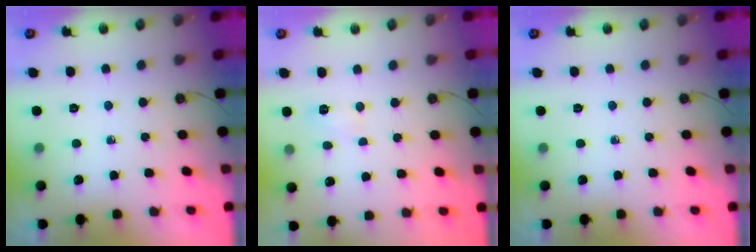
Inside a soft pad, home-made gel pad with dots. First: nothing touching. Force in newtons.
{"total": 3.9, "press": 3.9, "slide": 0.4}
{"total": 0.0}